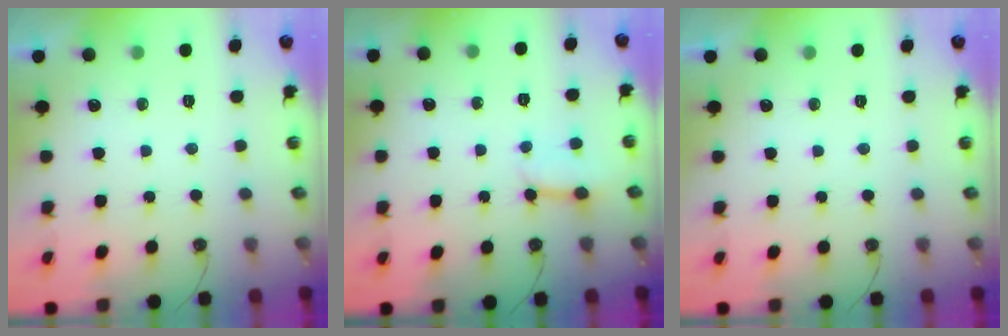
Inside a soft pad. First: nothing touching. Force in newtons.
{"total": 2.8, "press": 2.8, "slide": 0.3}
{"total": 0.0}